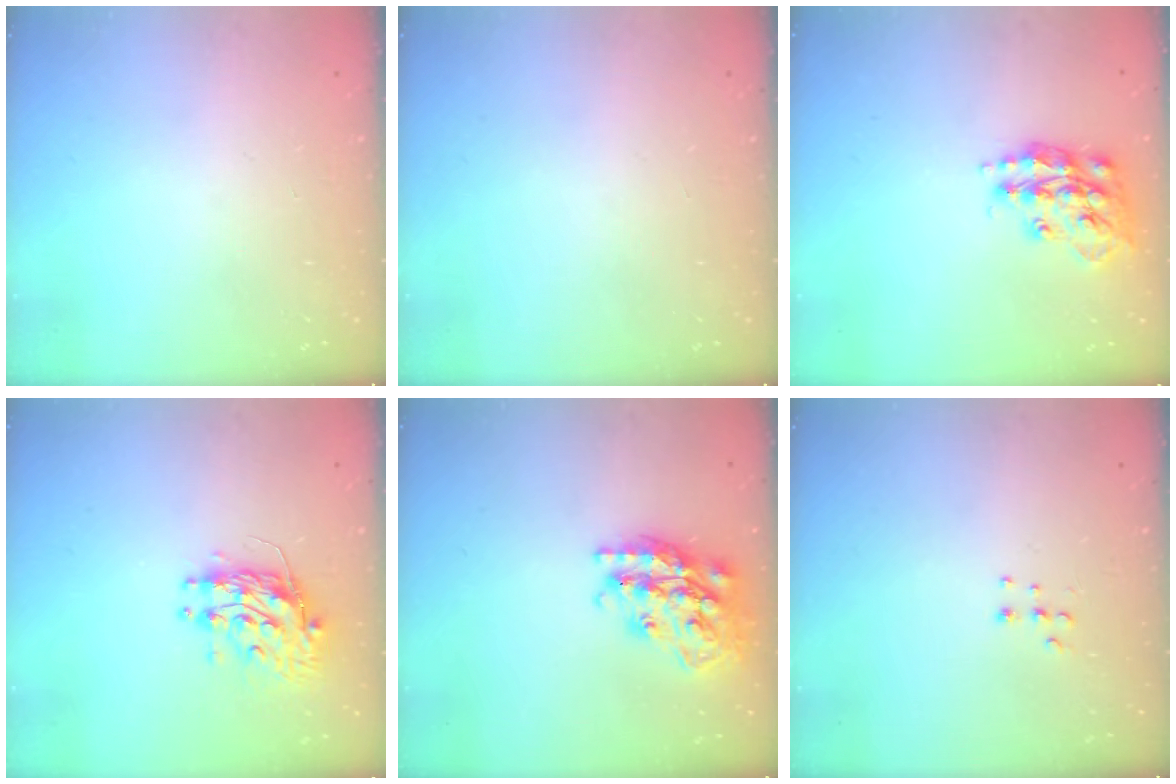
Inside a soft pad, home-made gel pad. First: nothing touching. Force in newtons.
{"total": 0.0}
{"total": 16.0, "press": 16.0, "slide": 1.2}
{"total": 10.6, "press": 10.5, "slide": 0.8}
{"total": 22.6, "press": 22.5, "slide": 1.7}
{"total": 5.3, "press": 5.2, "slide": 0.5}